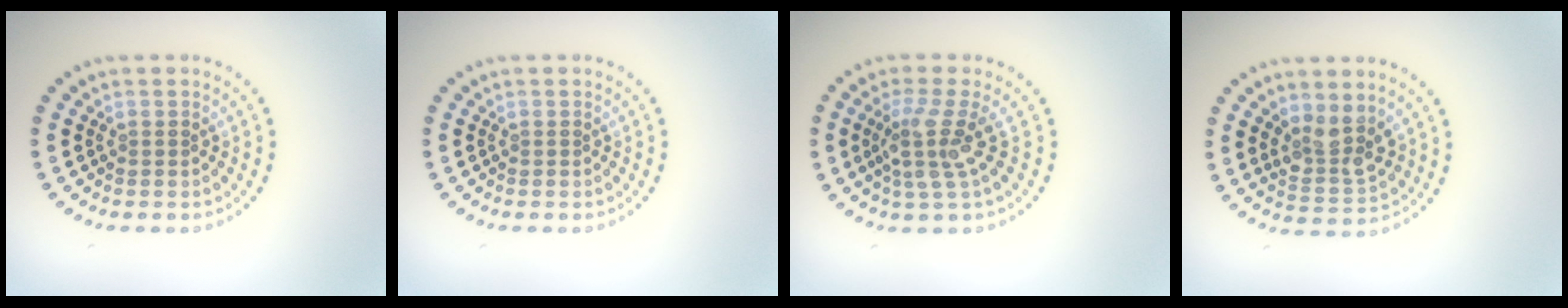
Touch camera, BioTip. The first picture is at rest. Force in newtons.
{"total": 0.0}
{"total": 3.4, "press": 2.5, "slide": 2.3}
{"total": 3.3, "press": 3.0, "slide": 1.4}